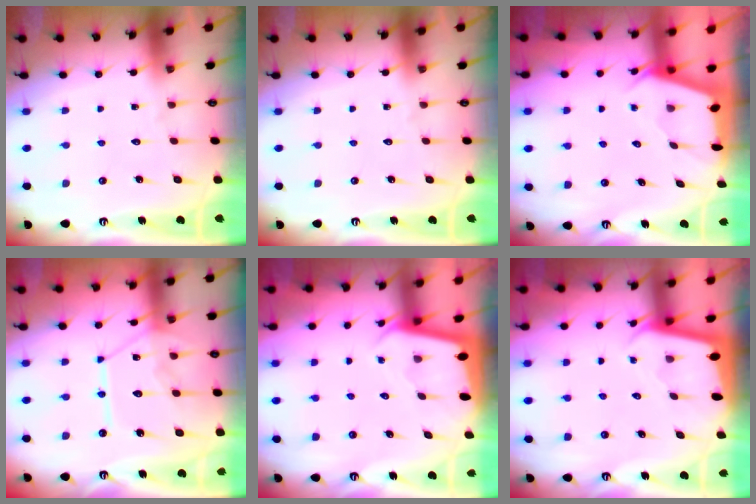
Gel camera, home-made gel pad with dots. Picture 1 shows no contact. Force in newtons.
{"total": 0.0}
{"total": 2.1, "press": 2.0, "slide": 0.3}
{"total": 13.9, "press": 13.8, "slide": 1.6}
{"total": 1.8, "press": 1.8, "slide": 0.1}
{"total": 2.0, "press": 2.0, "slide": 0.1}